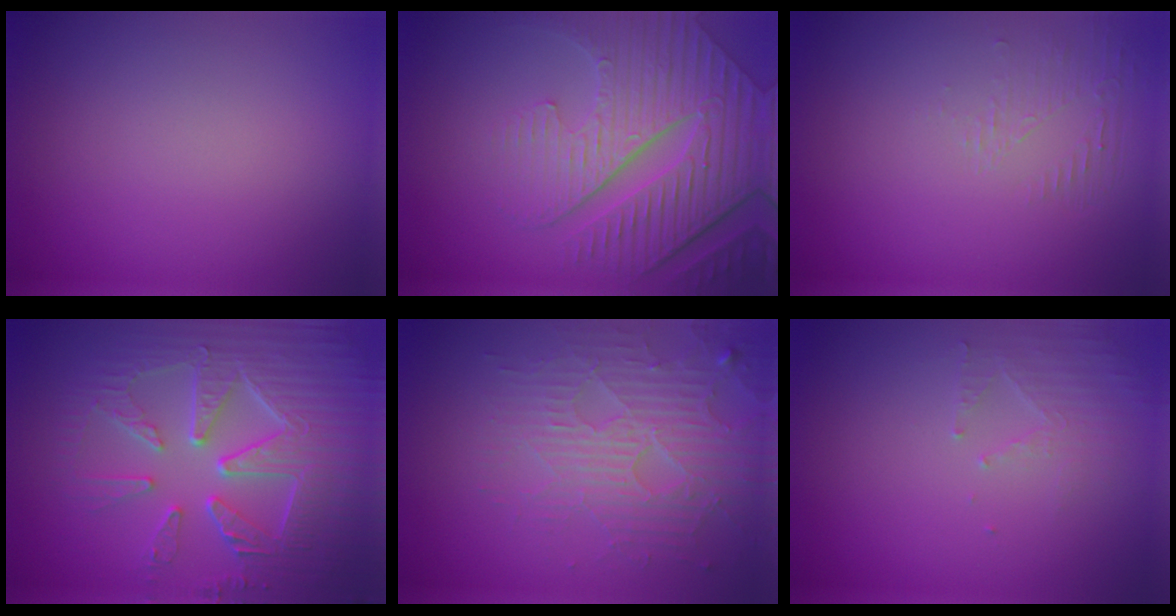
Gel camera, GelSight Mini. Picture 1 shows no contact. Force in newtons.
{"total": 8.3, "press": 6.2, "slide": 5.5}
{"total": 1.3, "press": 0.0, "slide": 1.3}
{"total": 8.4, "press": 6.3, "slide": 5.7}
{"total": 4.1, "press": 4.1, "slide": 0.4}
{"total": 2.0, "press": 1.9, "slide": 0.3}